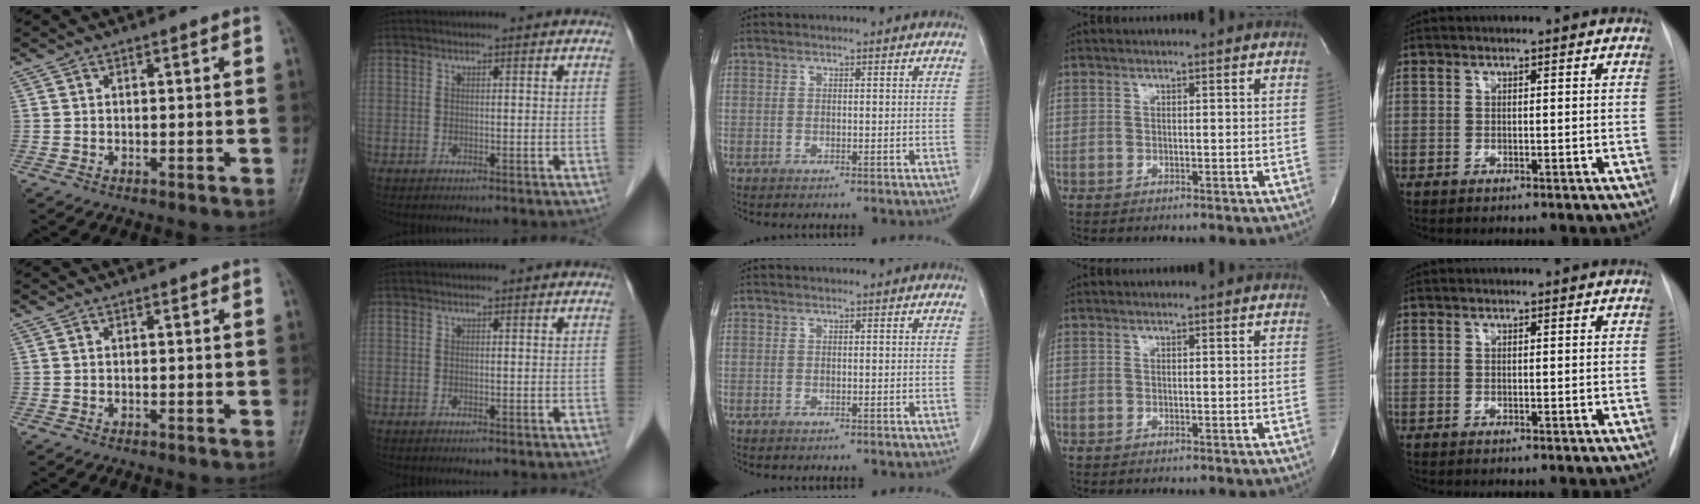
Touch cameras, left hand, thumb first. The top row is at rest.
{}